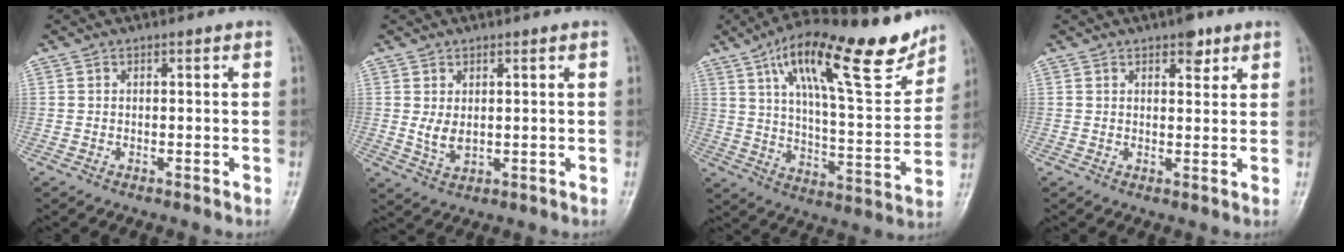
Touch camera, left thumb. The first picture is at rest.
{"total": 3.2, "force": [0.6, 1.7, 2.6], "torque": [-0.045, -0.009, 0.020]}
{"total": 23.2, "force": [14.7, 6.7, 16.7], "torque": [-0.230, -0.053, 0.236]}
{"total": 3.5, "force": [2.3, 1.6, 2.1], "torque": [-0.014, -0.010, 0.030]}